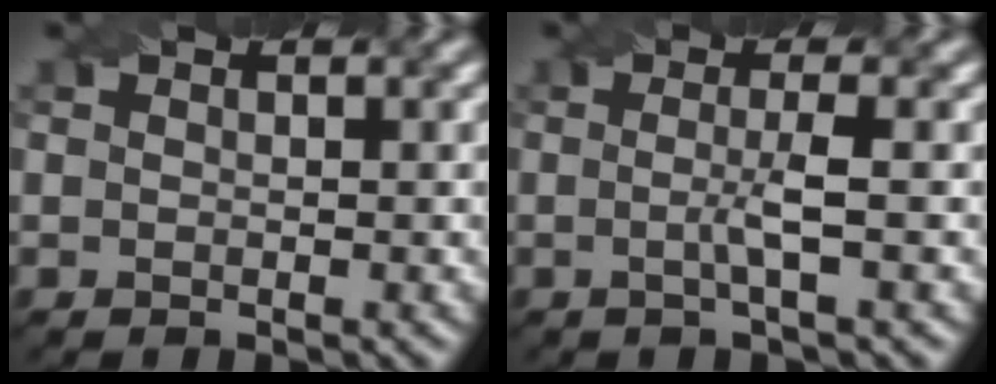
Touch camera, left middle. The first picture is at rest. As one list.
[{"total": 2.4, "force": [-0.3, 0.4, 2.4], "torque": [-0.047, -0.006, -0.010]}]